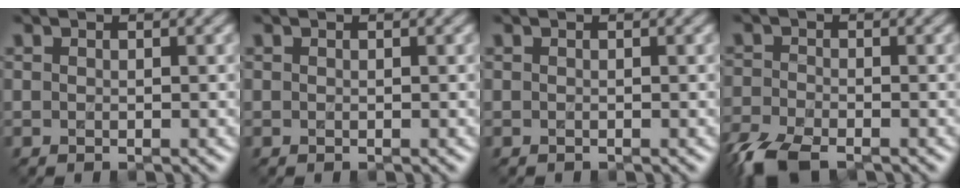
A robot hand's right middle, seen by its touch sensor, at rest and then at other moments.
{"total": 0.0}
{"total": 0.0}
{"total": 7.0, "force": [-5.6, 2.5, 3.5], "torque": [-0.084, -0.031, -0.110]}